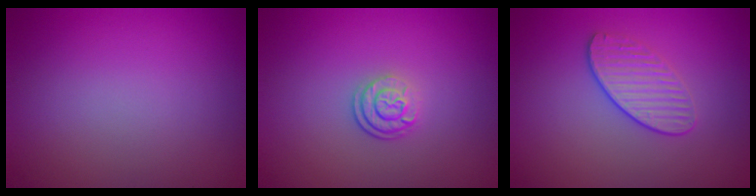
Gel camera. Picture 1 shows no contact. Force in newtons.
{"total": 2.5, "press": 1.9, "slide": 1.7}
{"total": 2.2, "press": 1.8, "slide": 1.2}